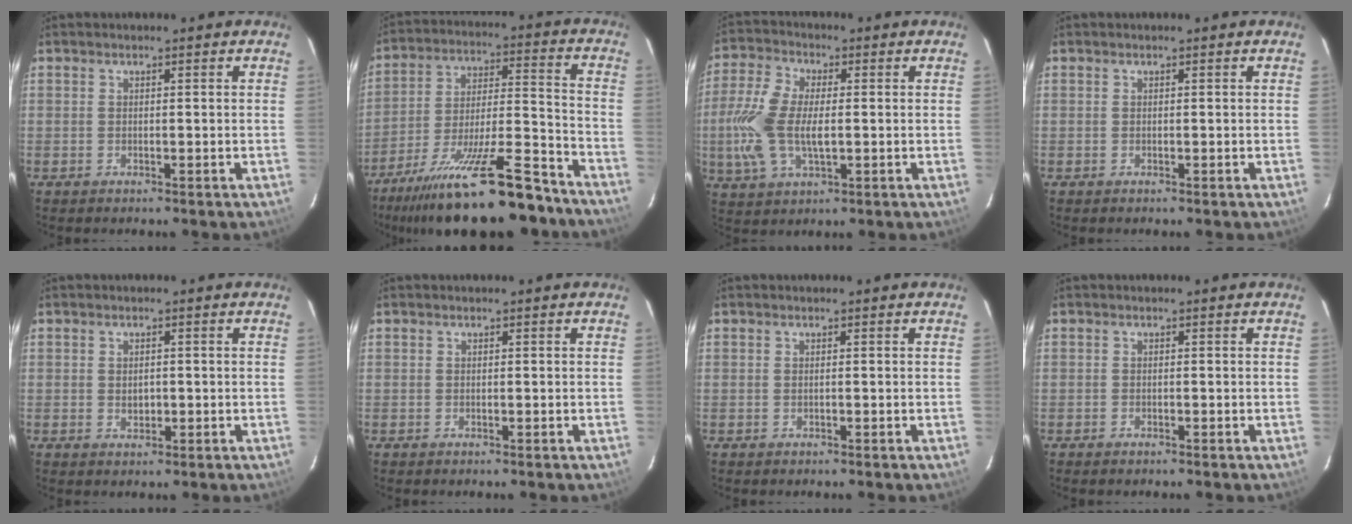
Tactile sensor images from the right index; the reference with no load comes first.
{"total": 24.0, "force": [-19.1, 4.9, 13.6], "torque": [-0.249, -0.028, -0.292]}
{"total": 12.0, "force": [-0.9, 5.9, 10.4], "torque": [-0.234, 0.006, -0.021]}
{"total": 0.0}
{"total": 2.1, "force": [-0.2, 1.6, 1.3], "torque": [-0.020, 0.003, -0.002]}
{"total": 0.0}
{"total": 0.0}
{"total": 0.6, "force": [-0.5, 0.2, 0.1], "torque": [-0.004, 0.001, -0.011]}